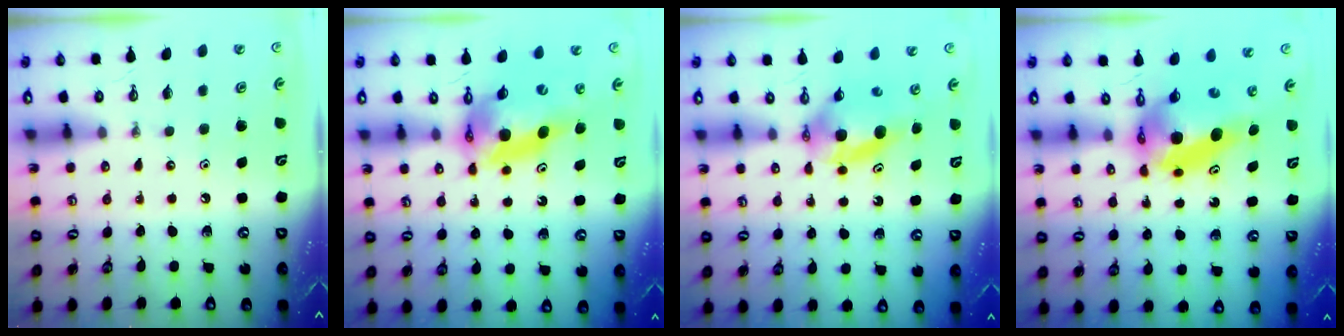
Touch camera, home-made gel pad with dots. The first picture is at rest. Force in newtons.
{"total": 13.2, "press": 13.2, "slide": 1.3}
{"total": 6.0, "press": 5.9, "slide": 1.0}
{"total": 7.2, "press": 7.2, "slide": 0.3}